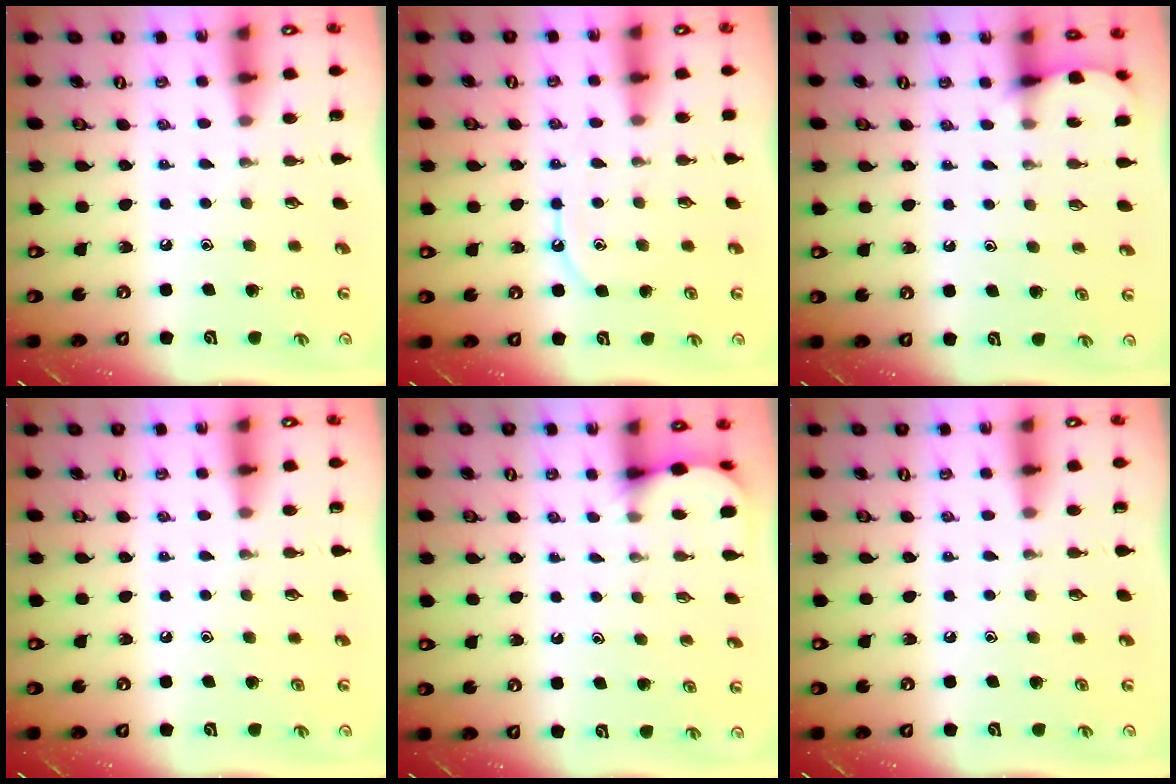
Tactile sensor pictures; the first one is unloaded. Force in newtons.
{"total": 7.1, "press": 7.1, "slide": 0.7}
{"total": 3.8, "press": 3.8, "slide": 0.4}
{"total": 0.0}
{"total": 1.3, "press": 1.3, "slide": 0.1}
{"total": 0.0}